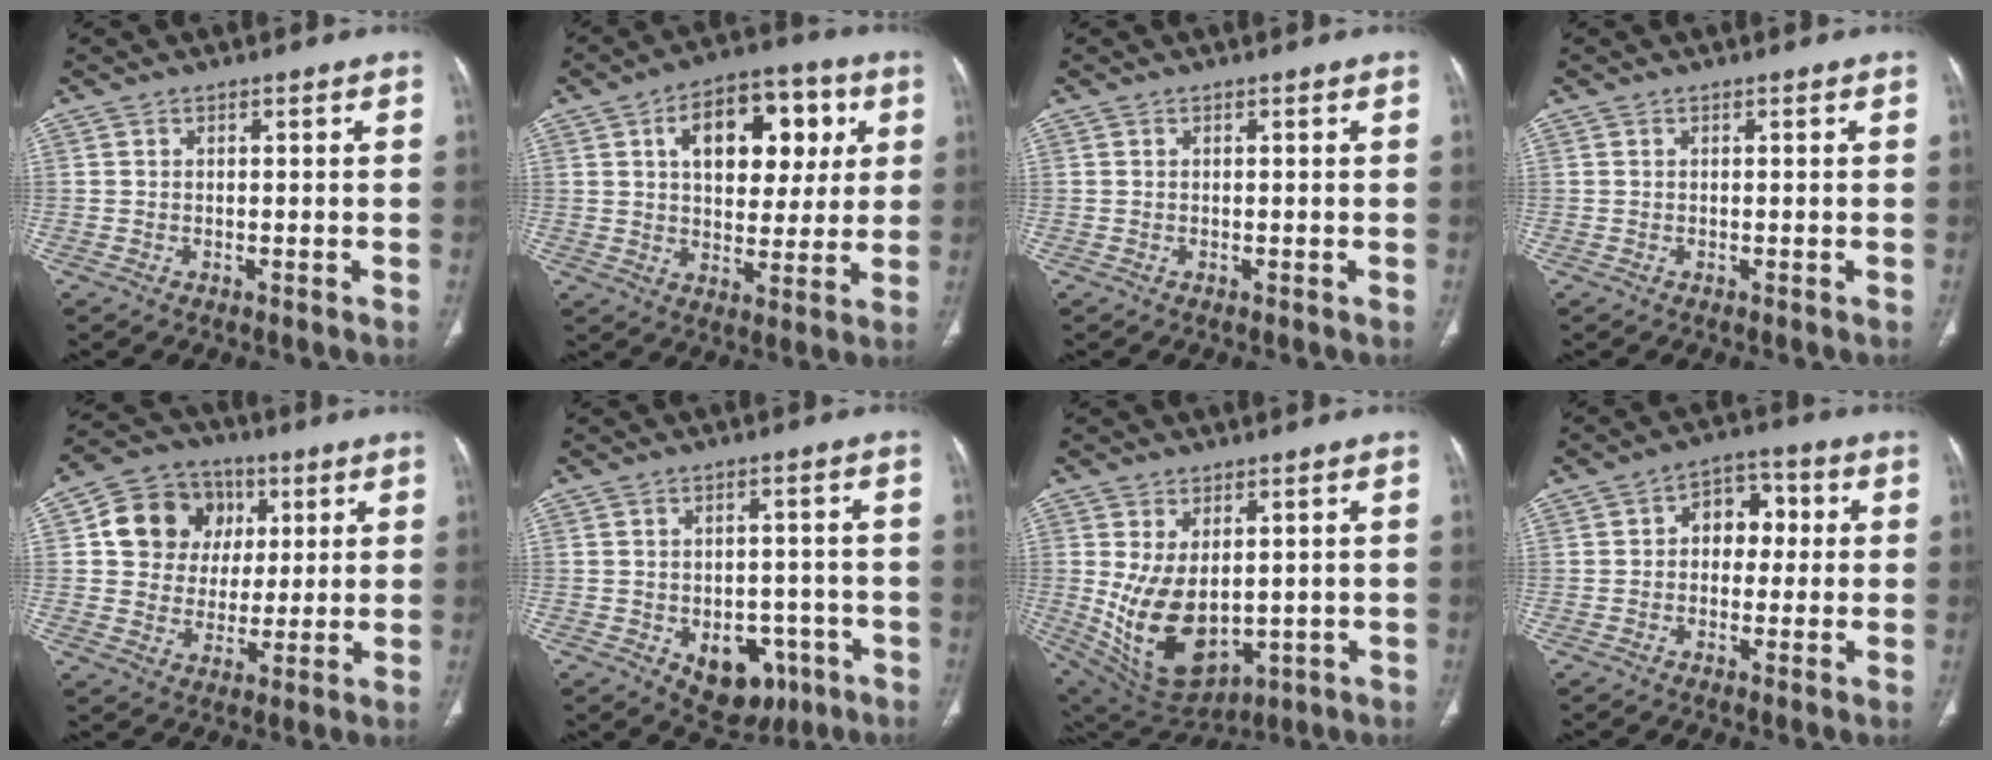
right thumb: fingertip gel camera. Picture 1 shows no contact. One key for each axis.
{"total": 16.9, "fx": 5.2, "fy": 10.2, "fz": 12.5, "tx": -0.132, "ty": 0.008, "tz": 0.077}
{"total": 0.0}
{"total": 0.0}
{"total": 13.7, "fx": 3.8, "fy": 12.0, "fz": 5.4, "tx": -0.056, "ty": 0.007, "tz": 0.064}
{"total": 10.2, "fx": -4.1, "fy": 7.0, "fz": 6.3, "tx": -0.048, "ty": 0.023, "tz": -0.040}
{"total": 14.1, "fx": -0.1, "fy": 8.5, "fz": 11.3, "tx": -0.190, "ty": -0.015, "tz": 0.034}
{"total": 7.8, "fx": 0.8, "fy": 5.7, "fz": 5.3, "tx": -0.034, "ty": 0.025, "tz": 0.003}